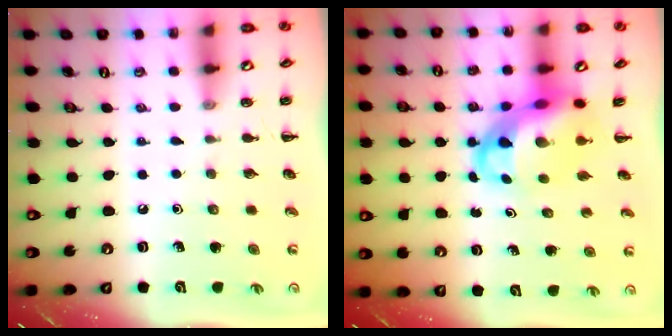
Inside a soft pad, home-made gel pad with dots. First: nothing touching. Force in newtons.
{"total": 7.5, "press": 7.2, "slide": 2.0}